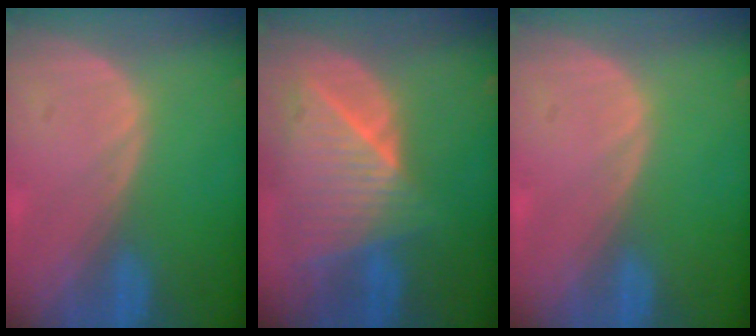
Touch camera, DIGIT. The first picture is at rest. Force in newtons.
{"total": 9.2, "press": 8.2, "slide": 4.0}
{"total": 0.0}